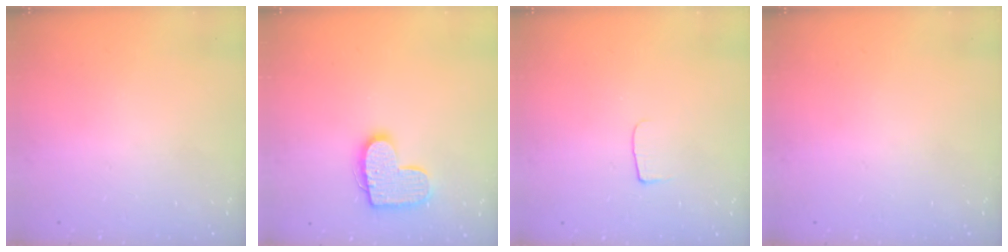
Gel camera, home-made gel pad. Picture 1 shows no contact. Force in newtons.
{"total": 12.4, "press": 12.4, "slide": 0.6}
{"total": 4.8, "press": 4.8, "slide": 0.6}
{"total": 0.0}